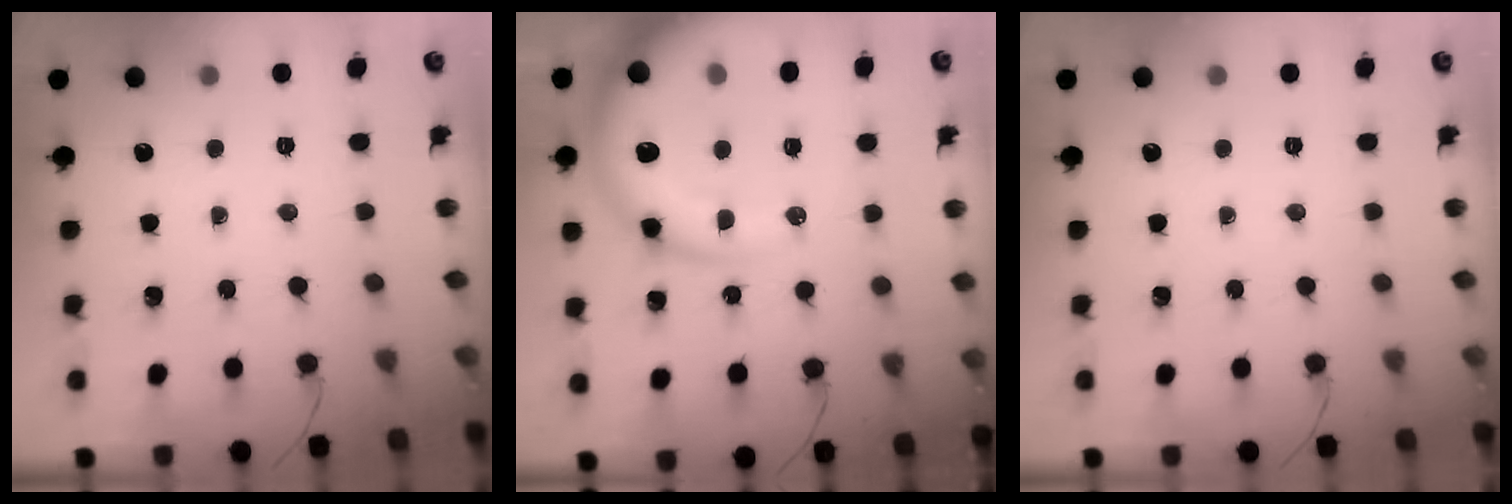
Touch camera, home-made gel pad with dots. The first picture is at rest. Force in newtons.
{"total": 19.0, "press": 18.5, "slide": 4.3}
{"total": 0.0}